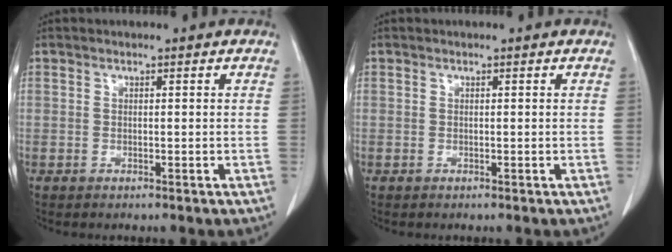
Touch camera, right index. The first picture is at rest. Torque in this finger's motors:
{"motor_torque": [0.00, 0.00, 0.00, 0.00]}